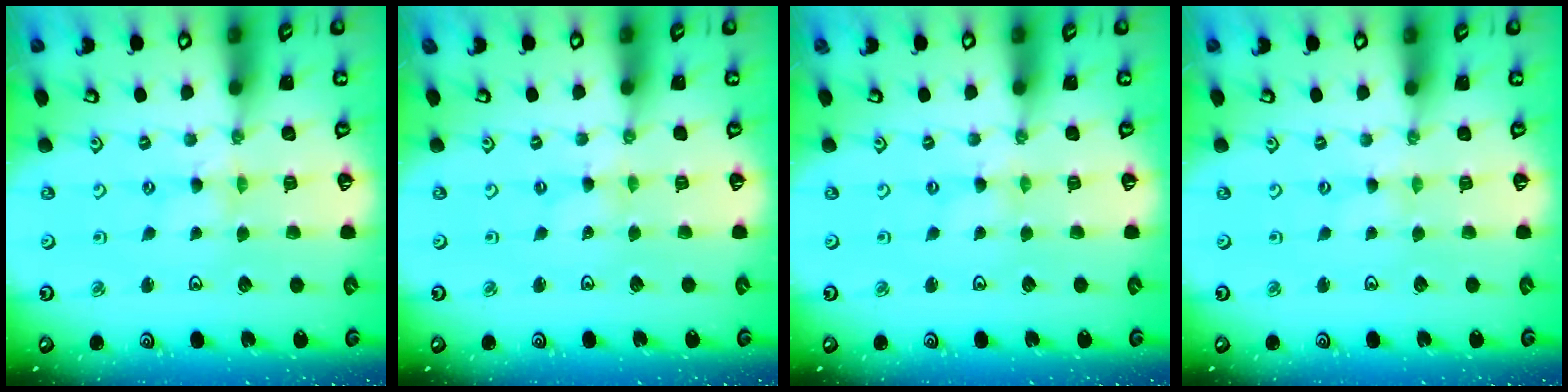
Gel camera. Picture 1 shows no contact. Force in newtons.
{"total": 0.0}
{"total": 0.5, "press": 0.5, "slide": 0.1}
{"total": 0.7, "press": 0.7, "slide": 0.1}